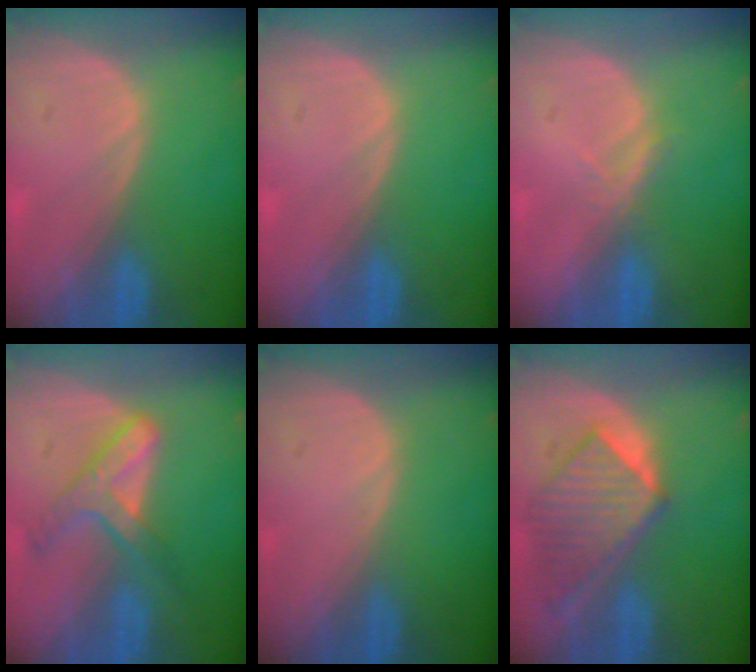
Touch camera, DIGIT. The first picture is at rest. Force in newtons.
{"total": 0.0}
{"total": 1.8, "press": 1.6, "slide": 0.7}
{"total": 6.6, "press": 5.8, "slide": 3.3}
{"total": 0.0}
{"total": 8.0, "press": 7.5, "slide": 2.7}